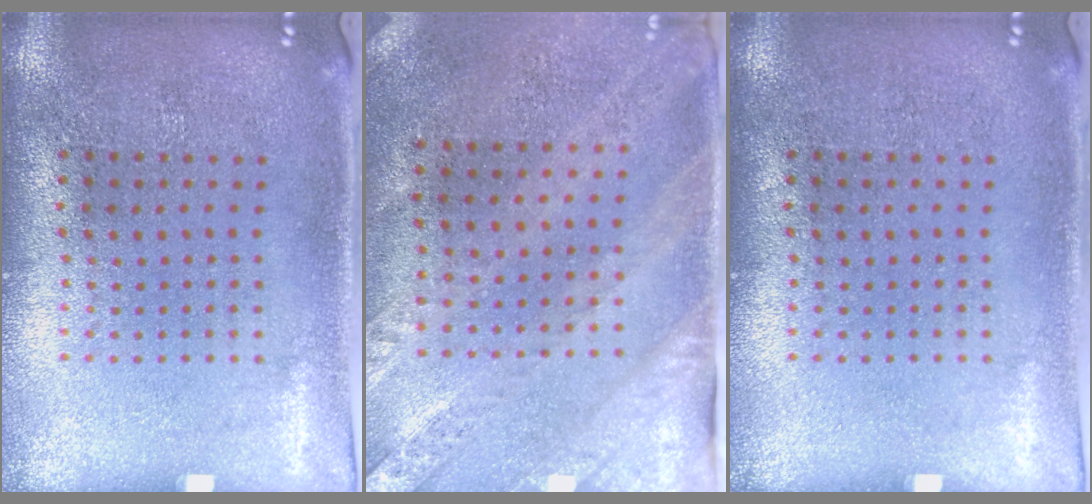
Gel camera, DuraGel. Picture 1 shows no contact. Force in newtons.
{"total": 2.5, "press": 2.1, "slide": 1.3}
{"total": 0.0}